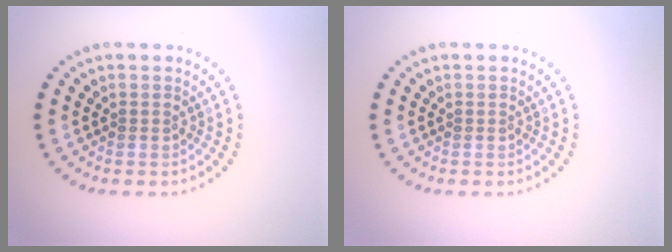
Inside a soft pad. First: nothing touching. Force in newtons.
{"total": 0.0}